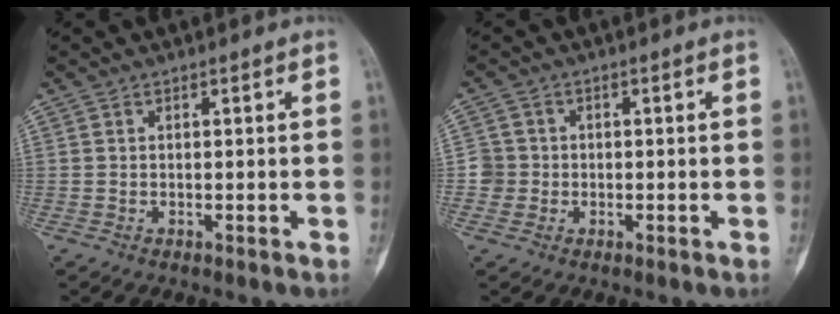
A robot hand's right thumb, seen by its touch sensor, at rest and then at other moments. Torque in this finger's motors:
{"motor_torque": [0.31, 0.13, 0.17, -0.33, -0.01]}